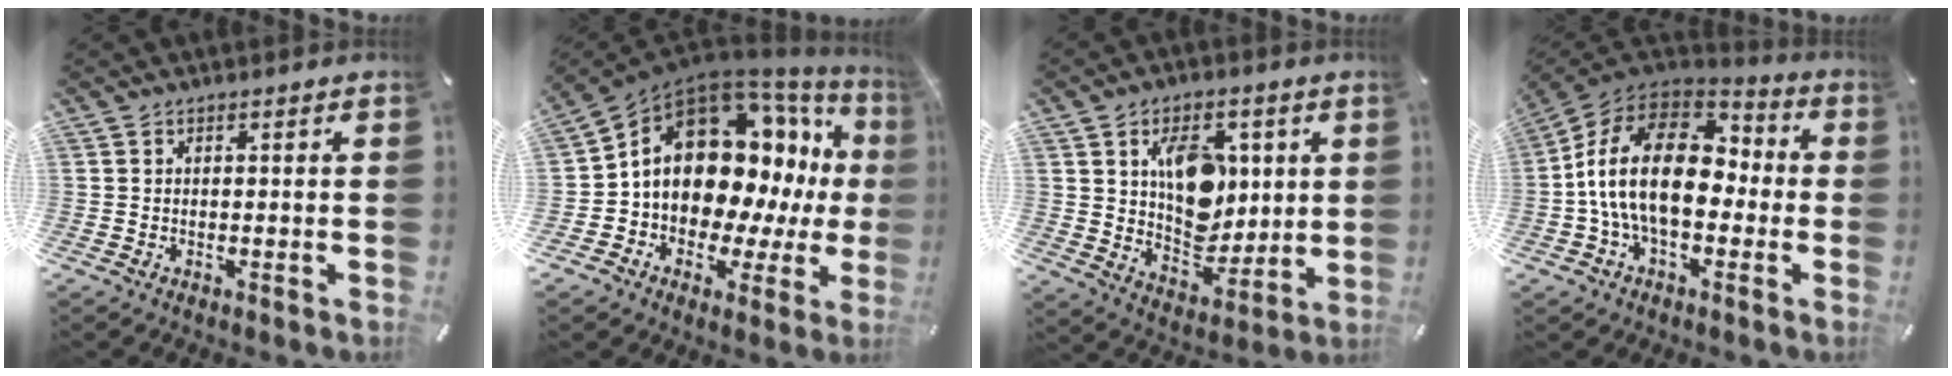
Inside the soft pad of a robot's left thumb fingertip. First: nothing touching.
{"total": 16.5, "force": [4.2, 12.1, 10.5], "torque": [-0.174, -0.042, 0.075]}
{"total": 12.9, "force": [4.0, 9.7, 7.6], "torque": [-0.104, -0.015, 0.076]}
{"total": 20.2, "force": [-1.5, 12.7, 15.6], "torque": [-0.307, 0.027, -0.025]}